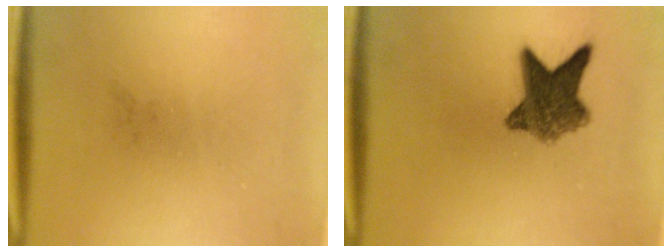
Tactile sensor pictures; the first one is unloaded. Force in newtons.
{"total": 7.8}